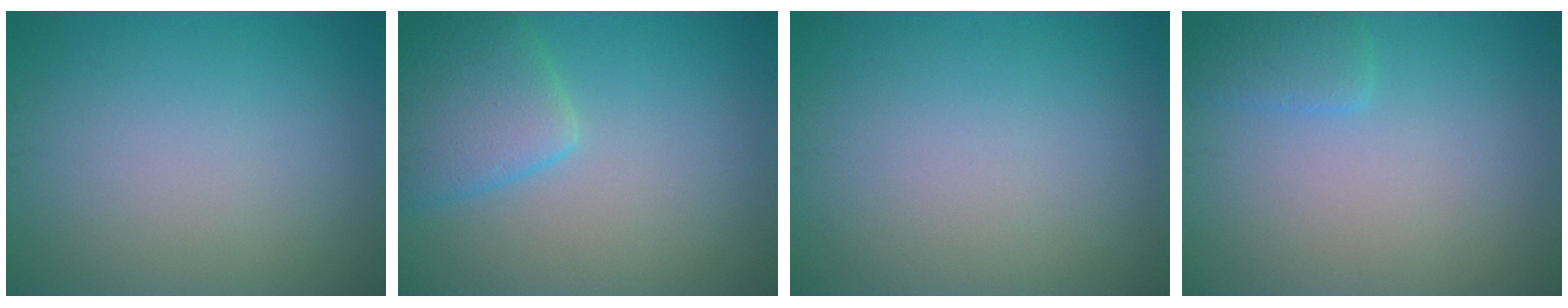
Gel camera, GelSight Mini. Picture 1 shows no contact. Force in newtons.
{"total": 4.6, "press": 4.6, "slide": 0.4}
{"total": 0.0}
{"total": 1.7, "press": 1.7, "slide": 0.2}